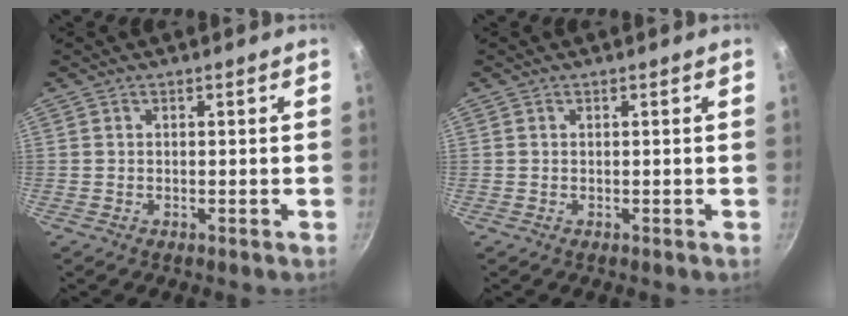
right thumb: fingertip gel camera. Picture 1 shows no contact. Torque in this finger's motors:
{"motor_torque": [0.16, 0.13, 0.23, 0.03, 0.04]}